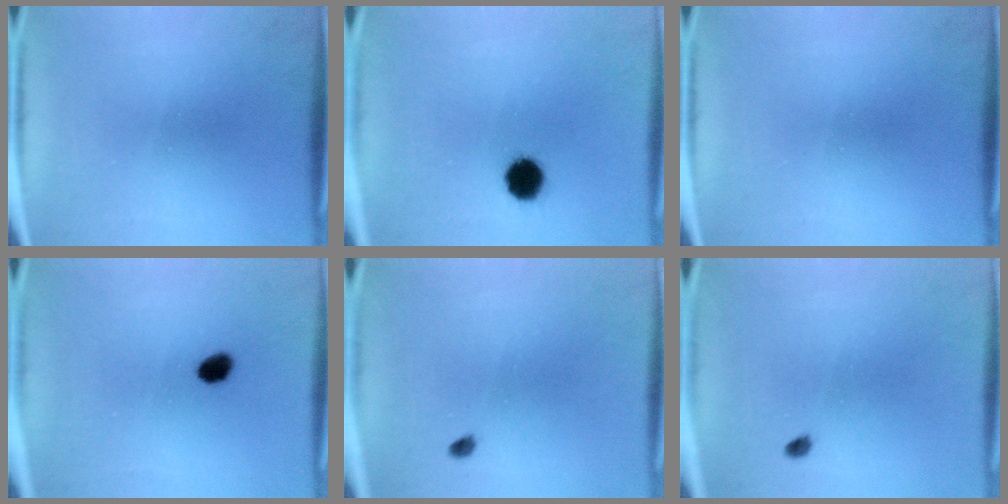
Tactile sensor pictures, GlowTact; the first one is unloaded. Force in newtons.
{"total": 6.6}
{"total": 0.0}
{"total": 2.7}
{"total": 1.6}
{"total": 1.6}